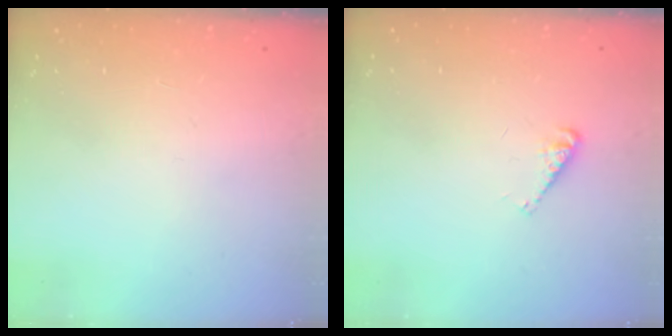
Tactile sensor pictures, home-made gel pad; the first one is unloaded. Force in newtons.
{"total": 3.1, "press": 3.1, "slide": 0.5}